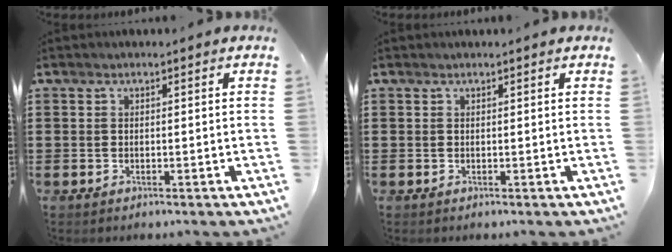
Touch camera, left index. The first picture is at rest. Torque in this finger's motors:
{"motor_torque": [0.02, 0.03, 0.02, 0.01]}